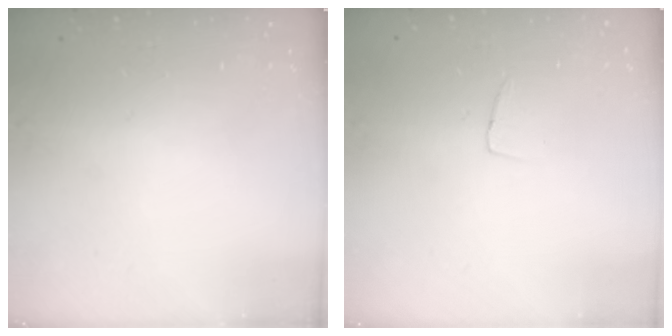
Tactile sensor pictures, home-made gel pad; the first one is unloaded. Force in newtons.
{"total": 4.5, "press": 4.4, "slide": 0.3}